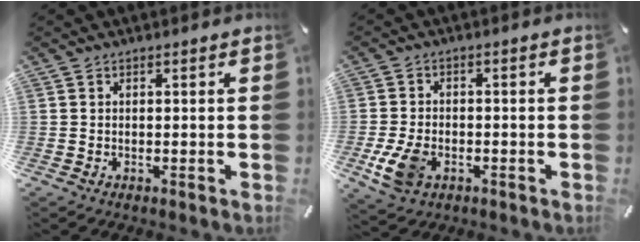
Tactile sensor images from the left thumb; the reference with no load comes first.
{"total": 7.9, "force": [-2.9, 5.4, 5.0], "torque": [-0.122, 0.005, -0.054]}